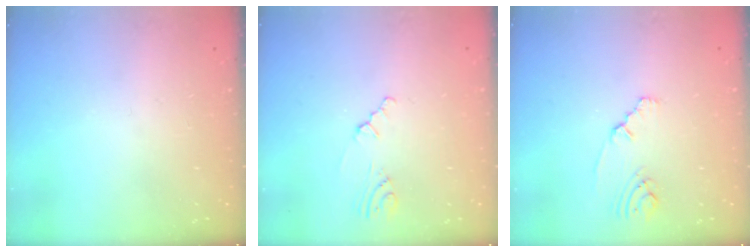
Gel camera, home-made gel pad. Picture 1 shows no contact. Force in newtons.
{"total": 1.0, "press": 0.9, "slide": 0.4}
{"total": 2.1, "press": 2.1, "slide": 0.4}